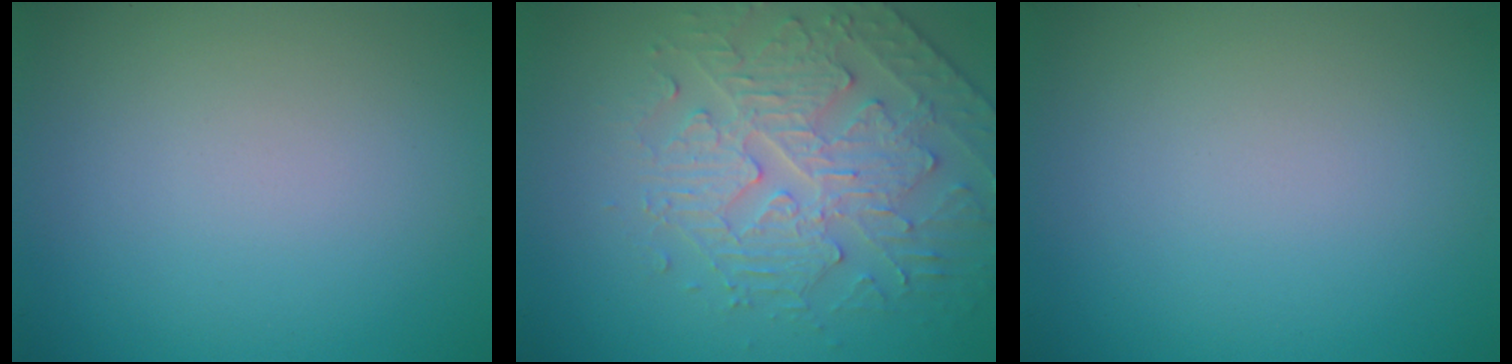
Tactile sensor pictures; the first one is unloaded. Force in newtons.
{"total": 4.4, "press": 4.1, "slide": 1.6}
{"total": 0.0}